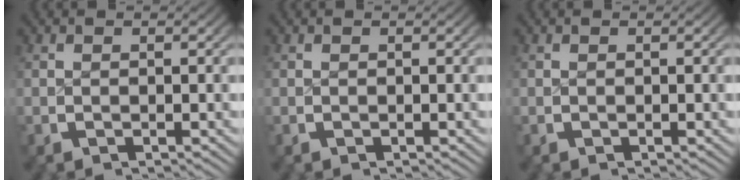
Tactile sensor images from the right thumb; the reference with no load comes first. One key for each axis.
{"total": 0.0}
{"total": 0.0}